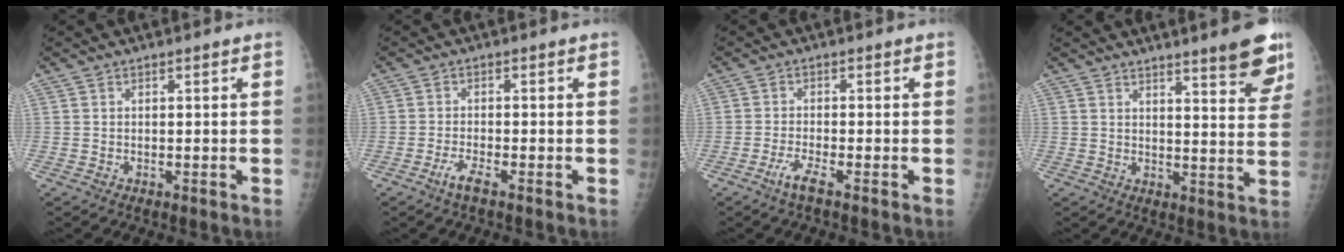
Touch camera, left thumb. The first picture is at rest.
{"total": 2.9, "force": [-1.9, 0.4, 2.1], "torque": [-0.053, 0.006, -0.040]}
{"total": 3.1, "force": [-2.0, 0.2, 2.4], "torque": [-0.061, 0.003, -0.045]}
{"total": 9.7, "force": [7.1, 1.6, 6.4], "torque": [-0.057, -0.046, 0.088]}